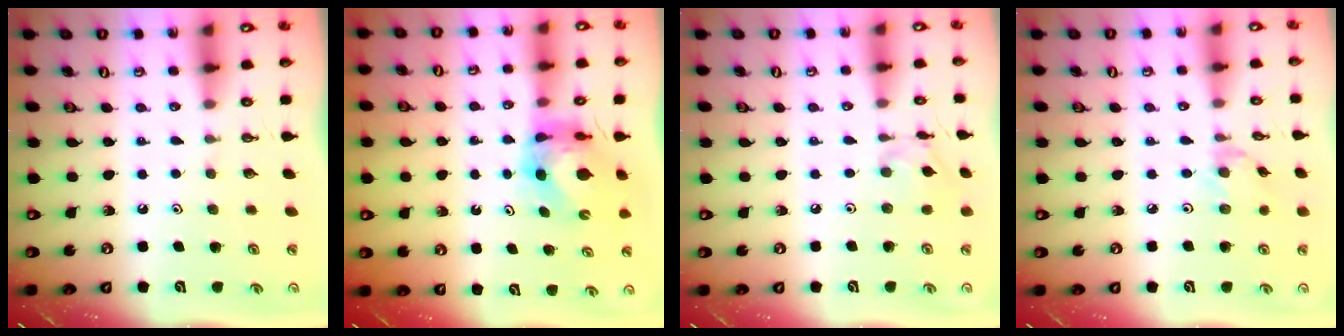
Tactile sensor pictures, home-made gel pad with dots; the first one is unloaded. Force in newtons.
{"total": 6.4, "press": 6.4, "slide": 0.6}
{"total": 7.4, "press": 7.4, "slide": 0.4}
{"total": 3.0, "press": 3.0, "slide": 0.5}